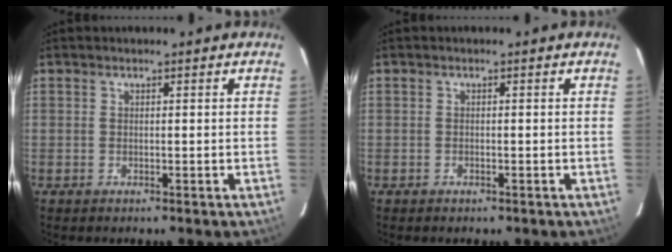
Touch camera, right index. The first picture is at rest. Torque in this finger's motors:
{"motor_torque": [0.37, -0.35, -0.03, -0.03]}